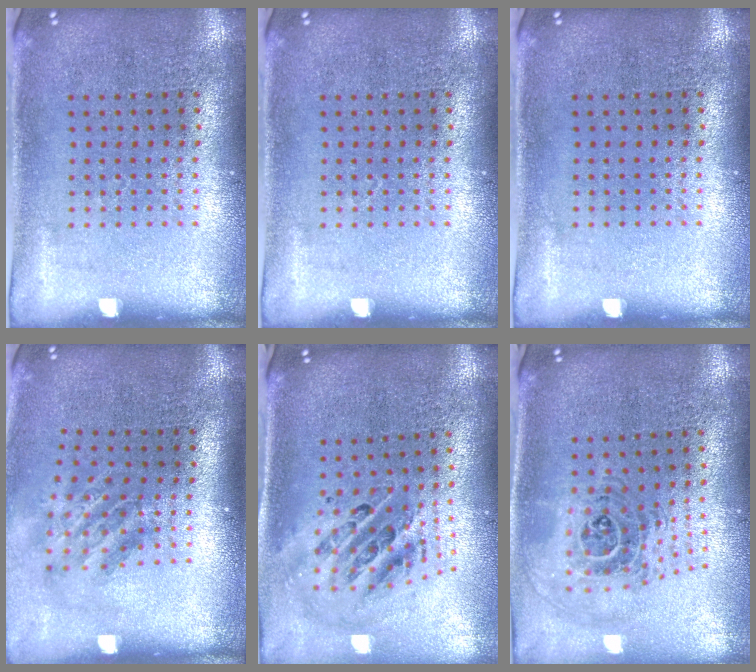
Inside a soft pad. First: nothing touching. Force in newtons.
{"total": 0.0}
{"total": 0.0}
{"total": 1.9, "press": 1.3, "slide": 1.3}
{"total": 1.6, "press": 1.4, "slide": 0.8}
{"total": 1.3, "press": 1.2, "slide": 0.6}